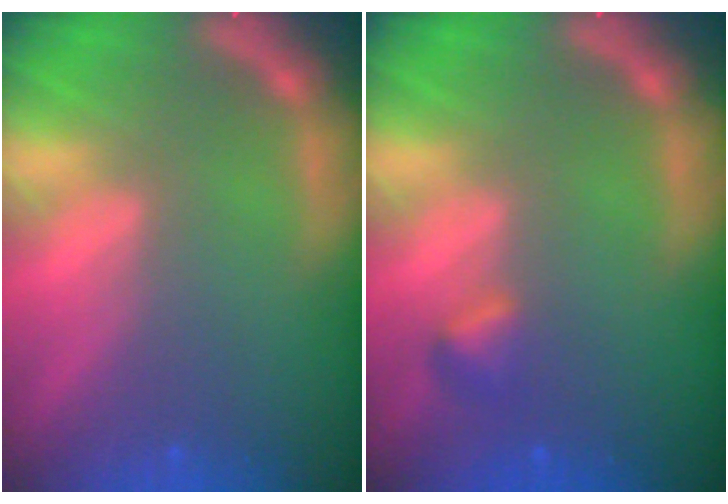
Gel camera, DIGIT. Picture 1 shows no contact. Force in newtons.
{"total": 1.4}